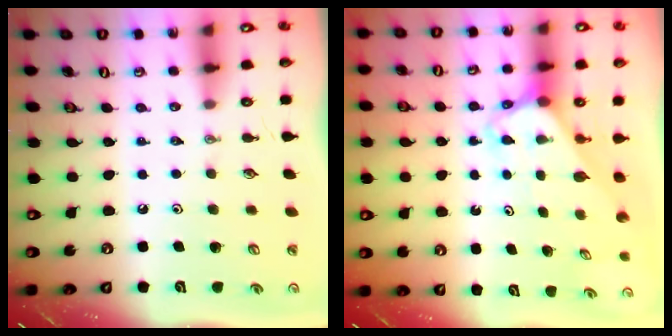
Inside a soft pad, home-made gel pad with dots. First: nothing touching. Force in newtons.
{"total": 2.9, "press": 2.9, "slide": 0.2}